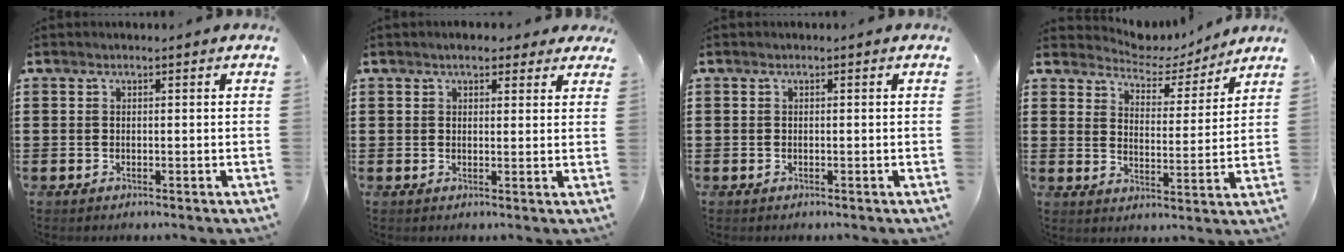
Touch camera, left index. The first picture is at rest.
{"total": 3.1, "force": [2.6, 1.0, 1.4], "torque": [-0.026, 0.000, 0.045]}
{"total": 0.0}
{"total": 4.7, "force": [4.6, 1.0, 0.1], "torque": [-0.031, -0.031, 0.078]}